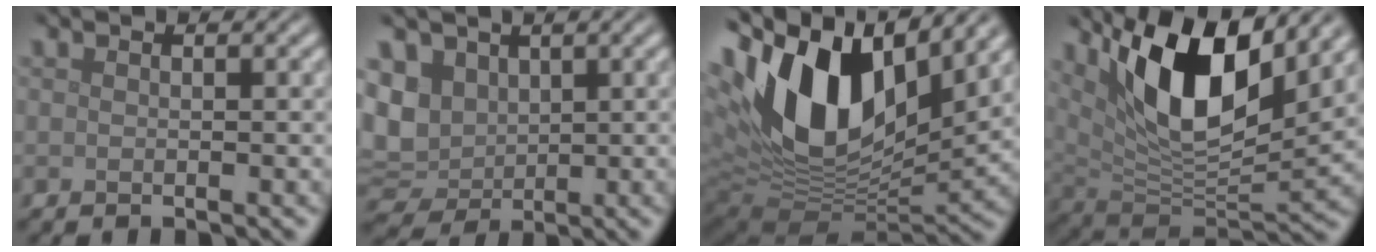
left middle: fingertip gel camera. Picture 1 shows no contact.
{"total": 5.3, "force": [1.4, 4.3, 2.9], "torque": [-0.079, 0.001, 0.019]}
{"total": 15.7, "force": [5.6, 8.5, 12.0], "torque": [-0.233, 0.013, 0.100]}
{"total": 11.7, "force": [5.6, 4.5, 9.2], "torque": [-0.161, -0.005, 0.107]}